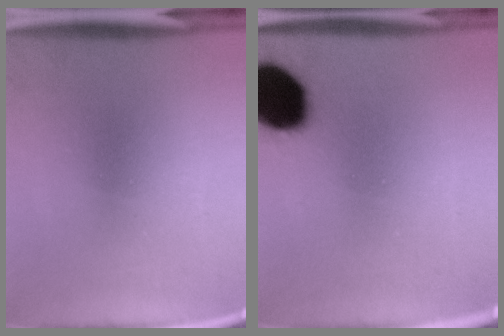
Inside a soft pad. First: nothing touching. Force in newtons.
{"total": 19.2}